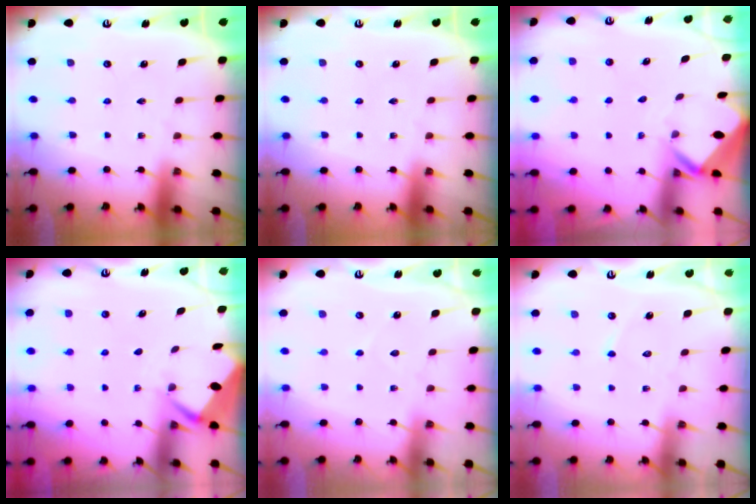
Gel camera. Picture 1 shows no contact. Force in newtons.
{"total": 0.0}
{"total": 2.7, "press": 2.7, "slide": 0.2}
{"total": 2.8, "press": 2.7, "slide": 0.4}
{"total": 3.5, "press": 3.4, "slide": 0.5}
{"total": 3.1, "press": 3.1, "slide": 0.2}